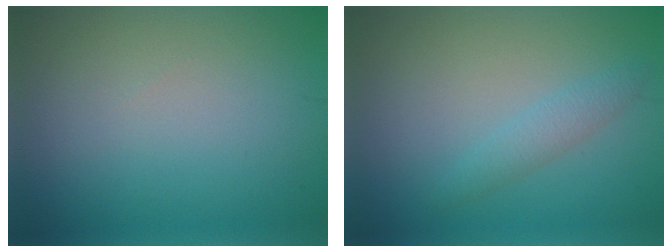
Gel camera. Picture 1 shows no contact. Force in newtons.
{"total": 1.7, "press": 1.7, "slide": 0.1}